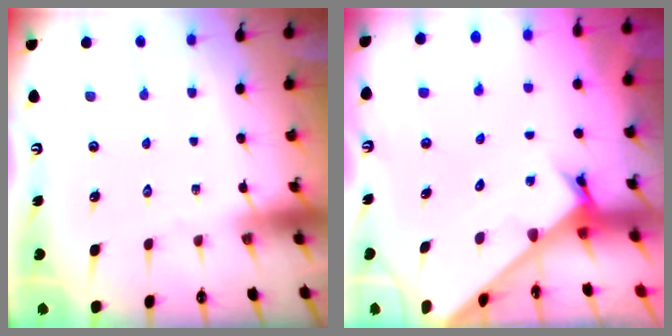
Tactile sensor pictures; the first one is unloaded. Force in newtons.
{"total": 2.2, "press": 2.2, "slide": 0.2}